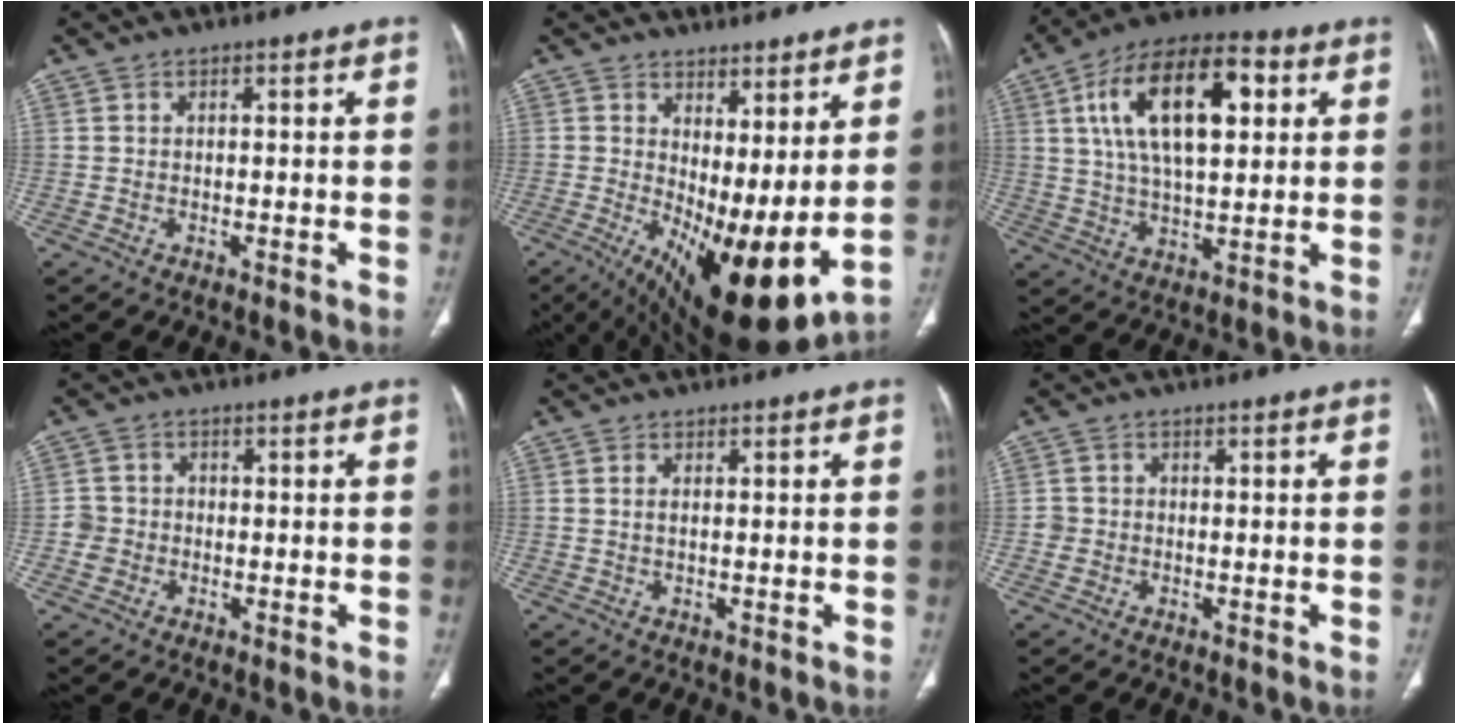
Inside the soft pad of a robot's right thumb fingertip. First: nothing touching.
{"total": 16.0, "force": [2.0, 6.0, 14.7], "torque": [-0.243, -0.036, 0.051]}
{"total": 19.9, "force": [5.7, 9.4, 16.5], "torque": [-0.270, 0.008, 0.091]}
{"total": 3.1, "force": [-0.9, 2.9, 0.5], "torque": [0.009, 0.012, -0.023]}
{"total": 1.0, "force": [0.3, 0.5, 0.8], "torque": [-0.020, 0.002, 0.006]}
{"total": 2.0, "force": [-0.4, 1.9, 0.2], "torque": [0.007, 0.008, -0.011]}